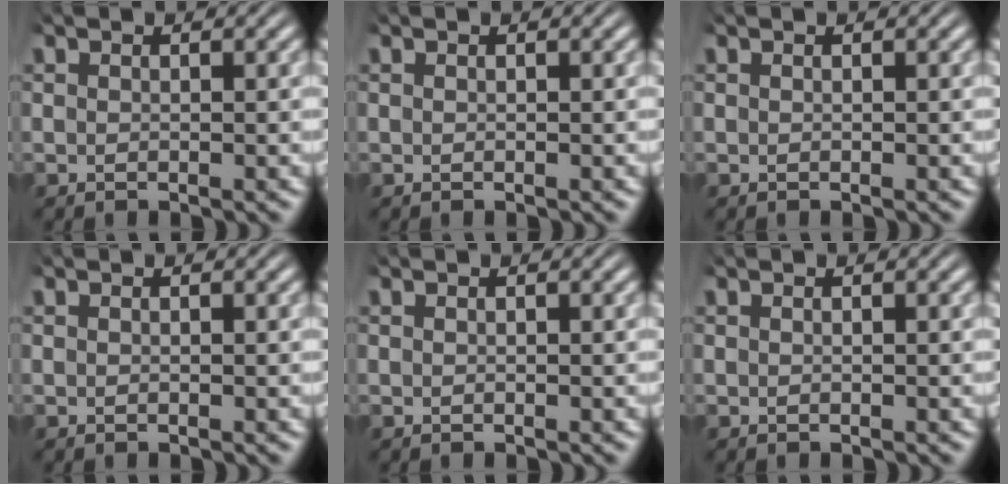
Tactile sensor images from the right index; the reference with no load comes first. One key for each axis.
{"total": 0.0}
{"total": 0.0}
{"total": 0.0}
{"total": 0.0}
{"total": 0.0}